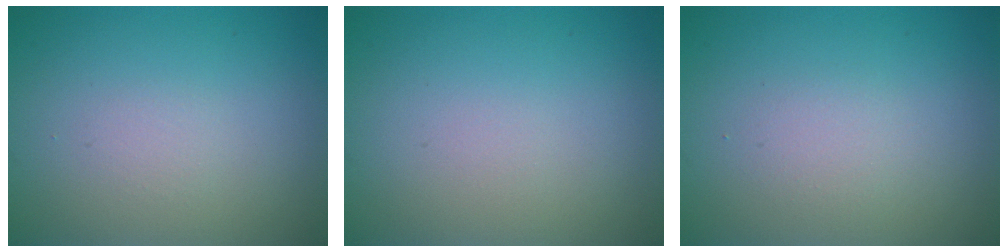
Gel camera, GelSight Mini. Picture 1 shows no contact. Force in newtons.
{"total": 0.0}
{"total": 1.3, "press": 1.3, "slide": 0.0}